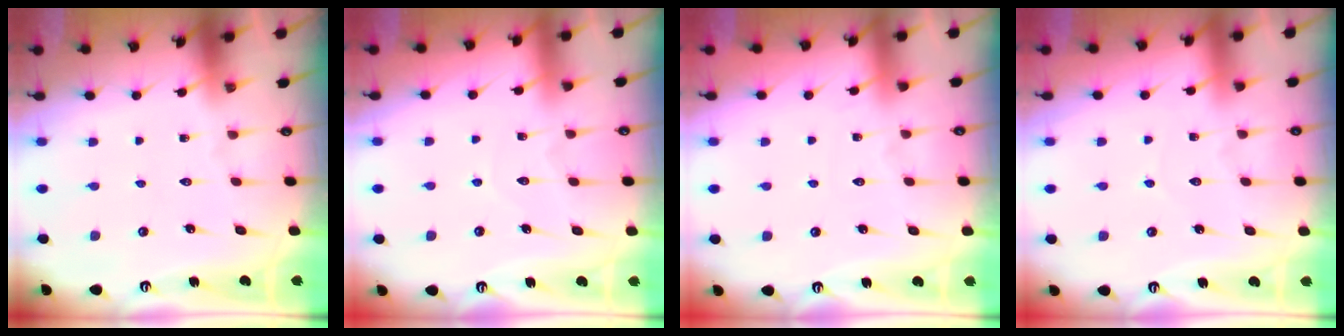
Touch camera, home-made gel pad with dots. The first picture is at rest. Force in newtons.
{"total": 4.9, "press": 4.9, "slide": 0.2}
{"total": 3.7, "press": 3.7, "slide": 0.5}
{"total": 3.1, "press": 3.1, "slide": 0.3}